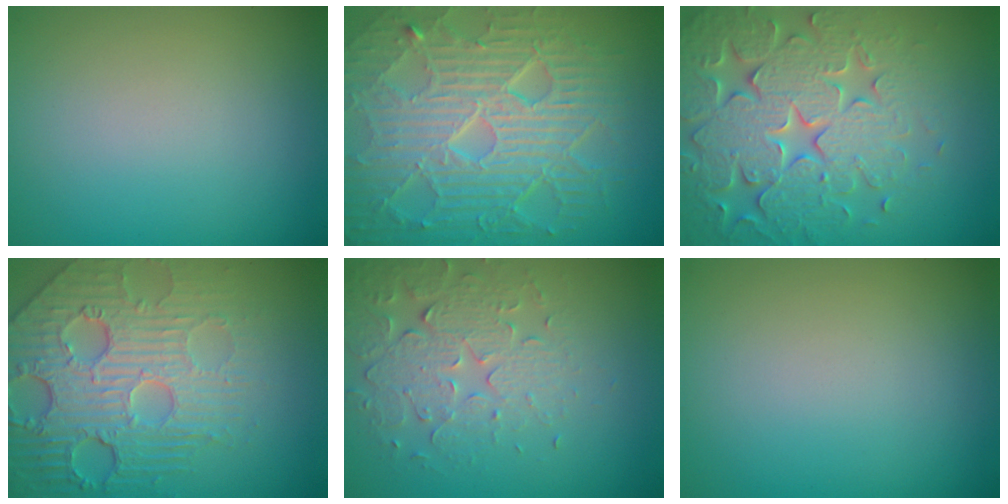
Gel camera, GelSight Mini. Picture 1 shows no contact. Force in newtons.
{"total": 10.5, "press": 6.7, "slide": 8.1}
{"total": 7.8, "press": 7.6, "slide": 1.6}
{"total": 7.9, "press": 5.6, "slide": 5.5}
{"total": 3.9, "press": 3.6, "slide": 1.7}
{"total": 0.0}